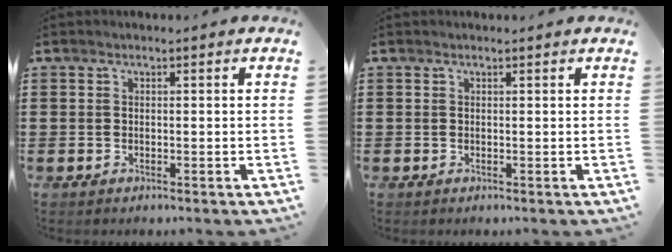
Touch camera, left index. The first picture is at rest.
{"total": 0.0}